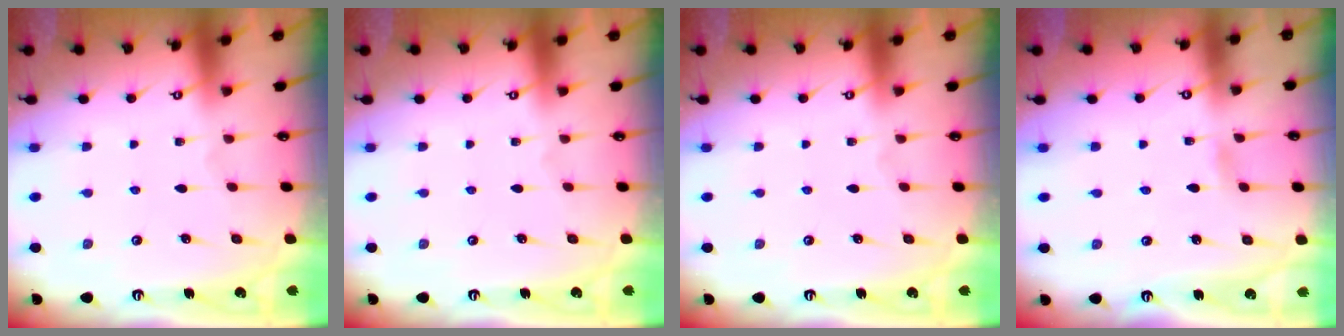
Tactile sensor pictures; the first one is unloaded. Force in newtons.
{"total": 0.0}
{"total": 0.0}
{"total": 1.2, "press": 1.1, "slide": 0.2}